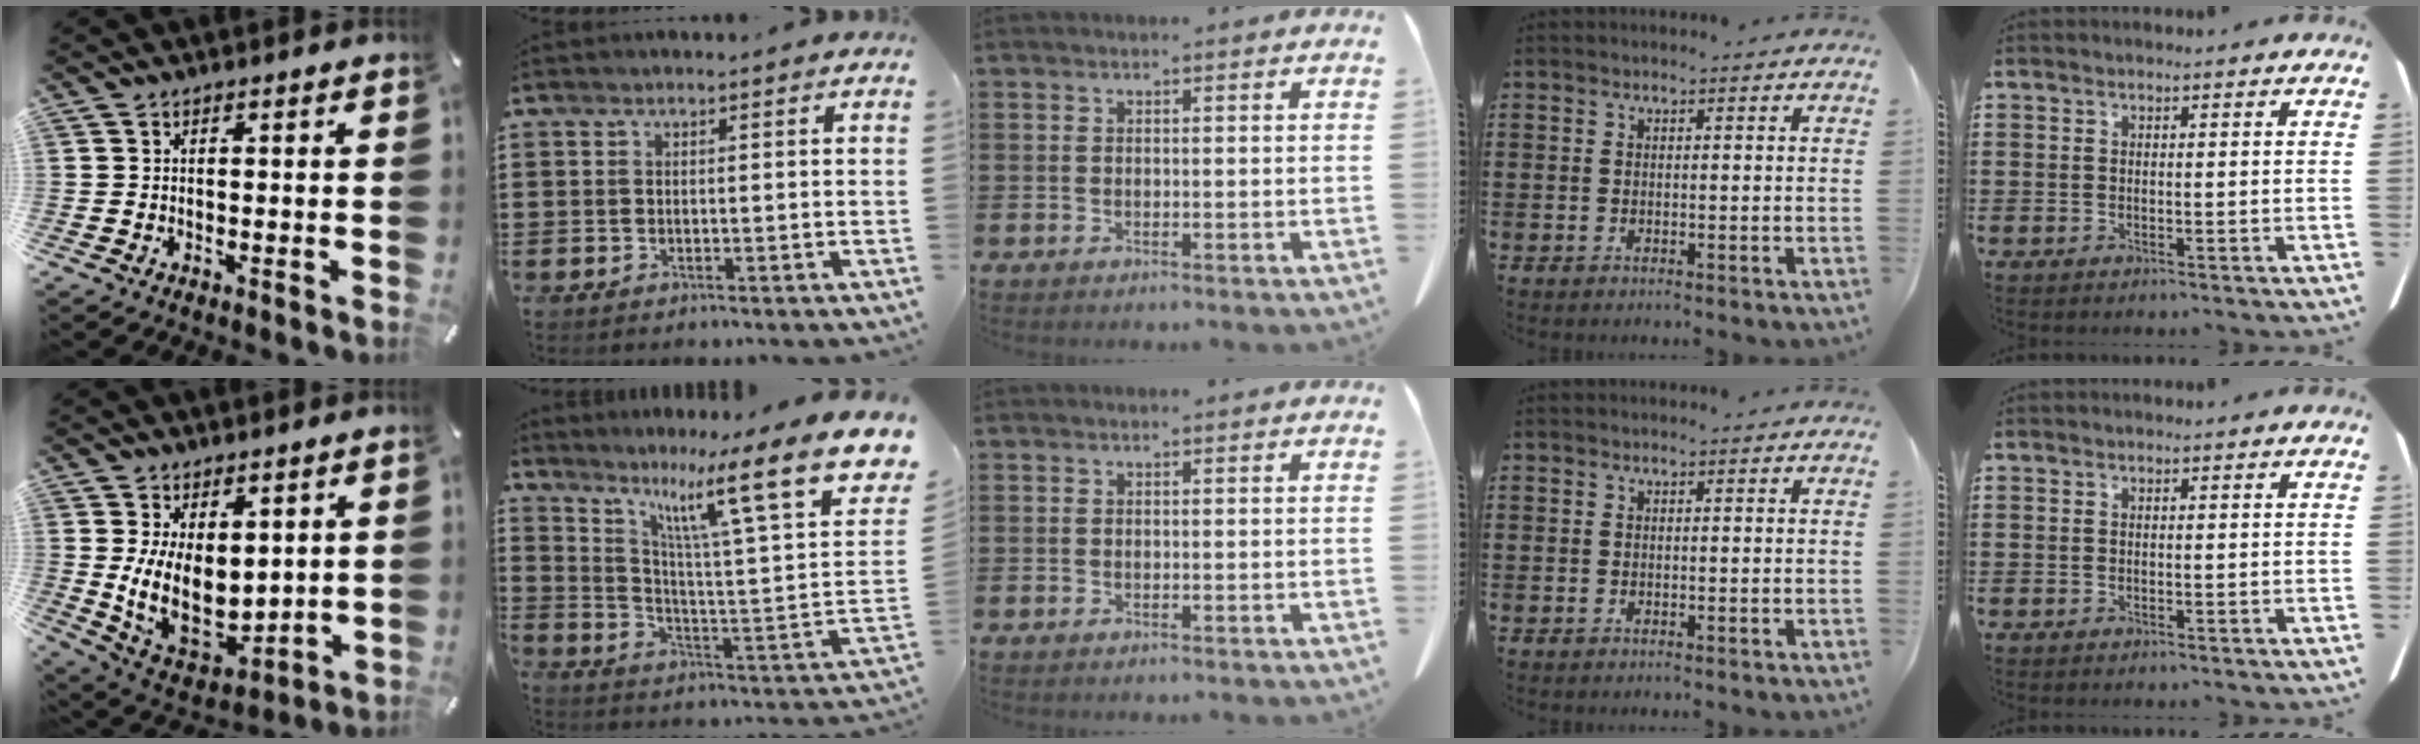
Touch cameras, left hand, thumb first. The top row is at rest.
{"thumb": {"total": 14.0, "force": [1.7, 10.0, 9.7], "torque": [-0.179, -0.040, 0.037]}, "index": {"total": 16.3, "force": [9.0, 2.0, 13.4], "torque": [-0.256, -0.057, 0.133]}}